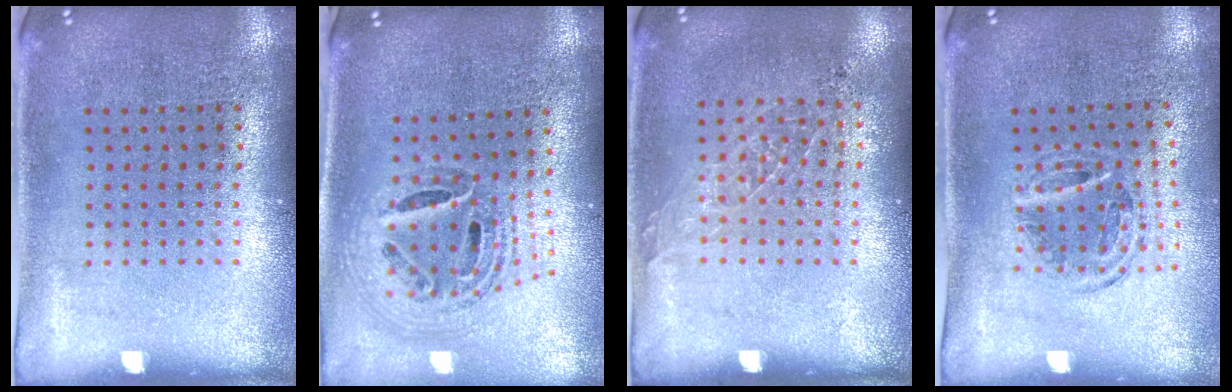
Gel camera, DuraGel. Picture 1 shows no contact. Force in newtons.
{"total": 1.5, "press": 1.3, "slide": 0.7}
{"total": 0.9, "press": 0.8, "slide": 0.2}
{"total": 1.1, "press": 1.0, "slide": 0.2}